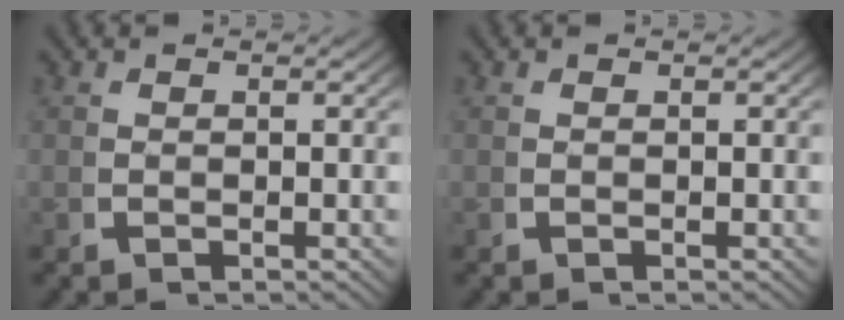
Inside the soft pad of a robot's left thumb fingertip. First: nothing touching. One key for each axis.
{"total": 0.0}